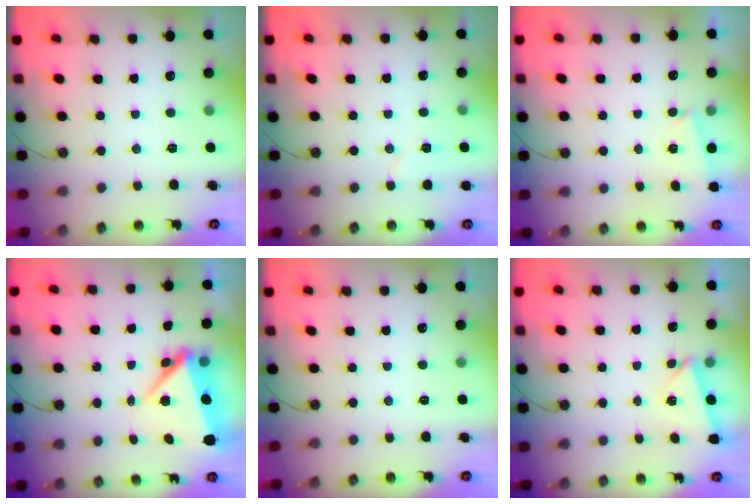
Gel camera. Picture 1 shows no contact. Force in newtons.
{"total": 4.7, "press": 4.7, "slide": 0.3}
{"total": 1.5, "press": 1.4, "slide": 0.5}
{"total": 7.2, "press": 6.9, "slide": 1.8}
{"total": 0.0}
{"total": 2.6, "press": 1.9, "slide": 1.8}